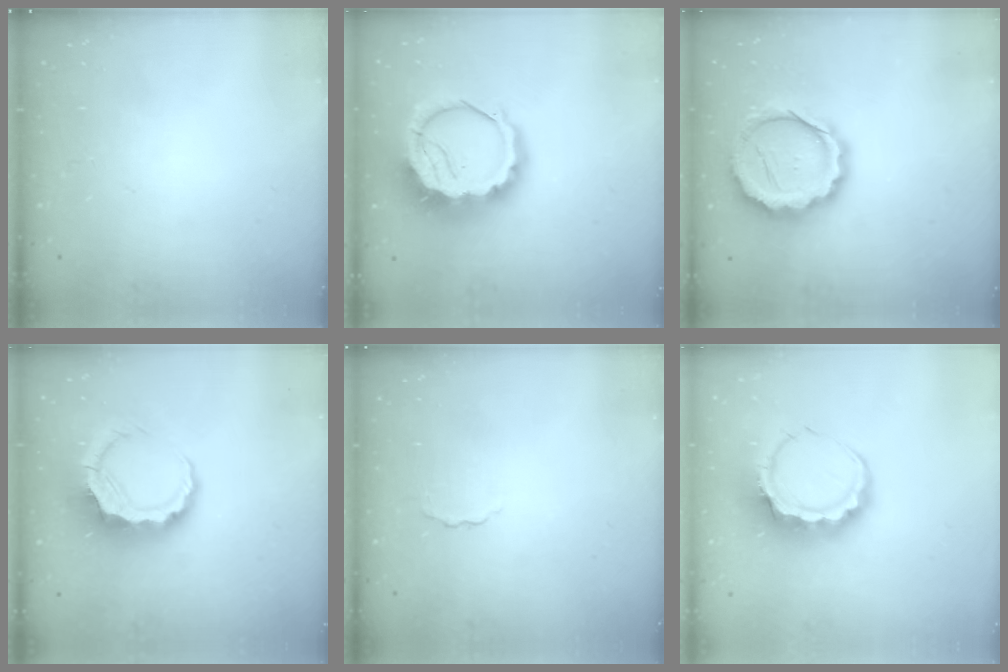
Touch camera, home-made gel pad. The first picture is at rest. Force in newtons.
{"total": 17.1, "press": 16.7, "slide": 3.8}
{"total": 16.0, "press": 15.7, "slide": 3.1}
{"total": 8.8, "press": 8.6, "slide": 1.6}
{"total": 1.2, "press": 1.2, "slide": 0.3}
{"total": 11.0, "press": 10.8, "slide": 2.1}